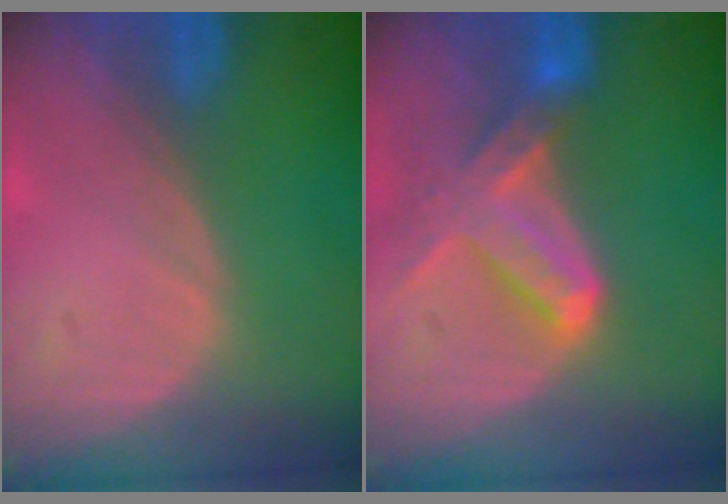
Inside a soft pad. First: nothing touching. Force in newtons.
{"total": 7.1, "press": 6.6, "slide": 2.8}